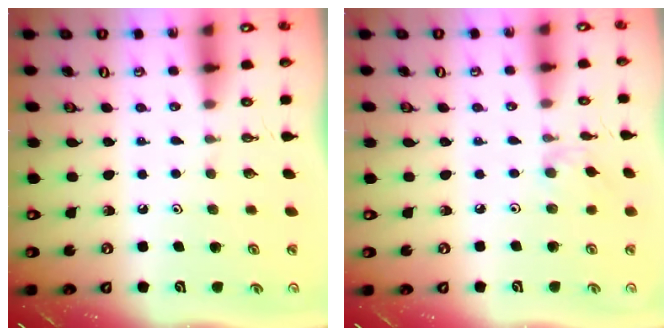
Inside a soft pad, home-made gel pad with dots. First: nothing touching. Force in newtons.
{"total": 1.7, "press": 1.6, "slide": 0.4}